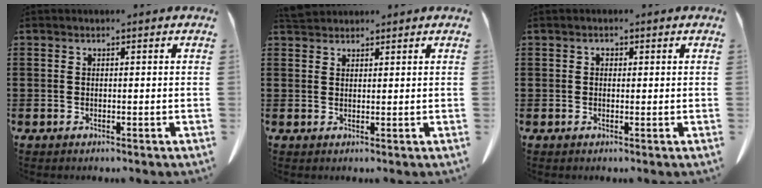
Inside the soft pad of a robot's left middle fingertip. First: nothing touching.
{"total": 2.4, "force": [2.3, 0.6, 0.5], "torque": [-0.017, 0.001, 0.046]}
{"total": 0.9, "force": [0.2, 0.7, 0.5], "torque": [-0.012, 0.004, 0.005]}